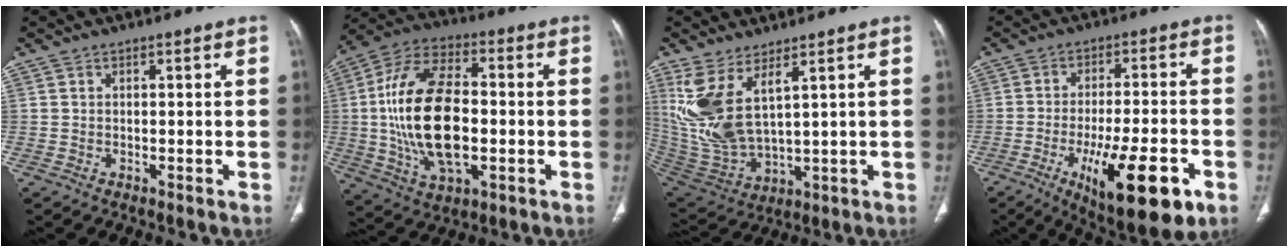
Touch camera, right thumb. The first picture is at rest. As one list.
[{"total": 21.1, "force": [-1.2, 11.2, 17.8], "torque": [-0.341, 0.014, -0.017]}, {"total": 13.1, "force": [5.5, 5.3, 10.6], "torque": [-0.233, -0.033, 0.135]}, {"total": 18.0, "force": [-7.5, 5.7, 15.4], "torque": [-0.223, 0.016, -0.102]}]